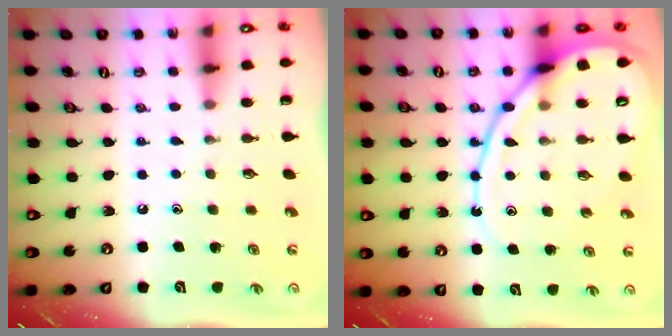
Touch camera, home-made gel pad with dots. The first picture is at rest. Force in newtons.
{"total": 14.8, "press": 14.8, "slide": 1.1}